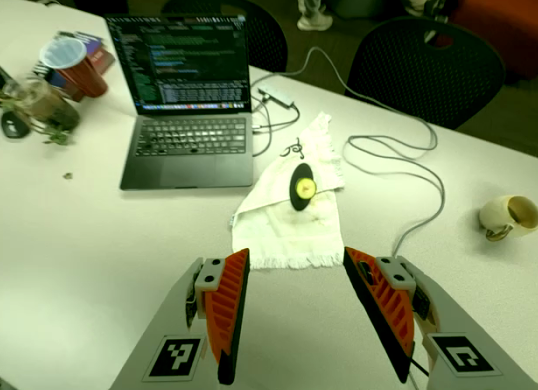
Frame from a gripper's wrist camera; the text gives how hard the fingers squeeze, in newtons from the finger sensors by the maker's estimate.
{"total": 0.0}